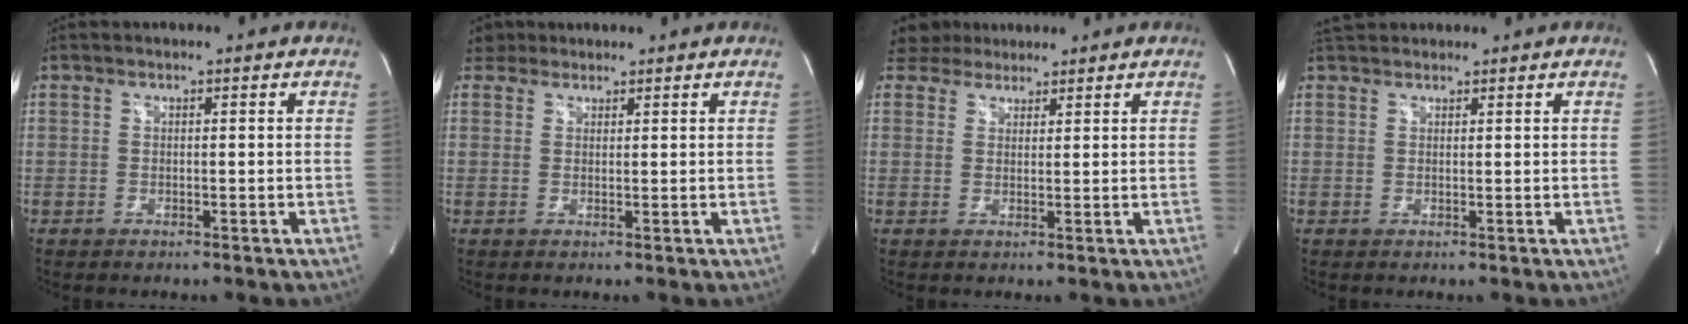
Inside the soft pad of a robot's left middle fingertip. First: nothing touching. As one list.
[{"total": 2.9, "force": [2.5, 1.4, -0.2], "torque": [0.000, 0.018, 0.044]}, {"total": 4.7, "force": [4.0, 2.4, 0.8], "torque": [-0.015, 0.025, 0.071]}, {"total": 3.5, "force": [3.2, 1.1, 0.8], "torque": [-0.015, 0.034, 0.056]}]